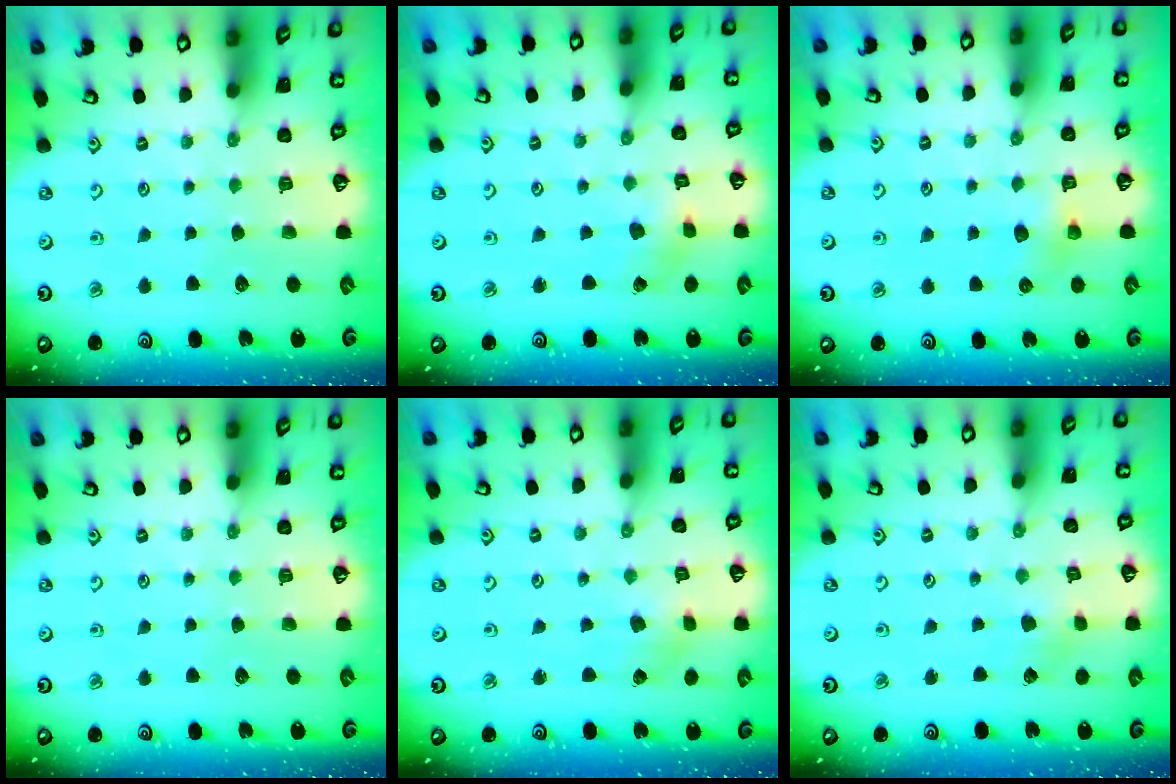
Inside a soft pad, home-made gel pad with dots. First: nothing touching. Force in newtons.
{"total": 2.0, "press": 1.9, "slide": 0.4}
{"total": 4.4, "press": 4.4, "slide": 0.3}
{"total": 0.0}
{"total": 2.6, "press": 2.6, "slide": 0.5}
{"total": 2.8, "press": 2.8, "slide": 0.5}